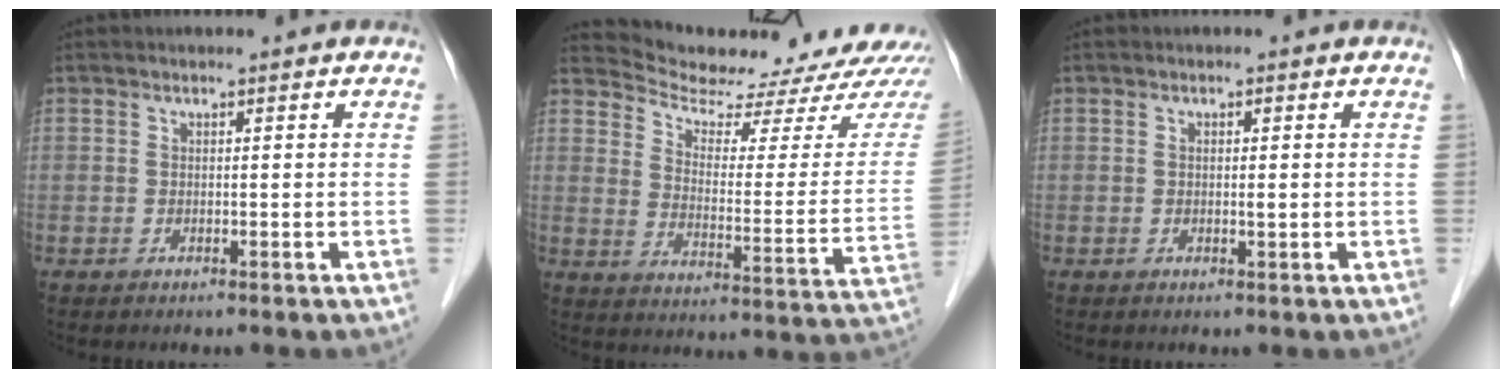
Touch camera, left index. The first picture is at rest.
{"total": 19.8, "force": [19.2, 2.2, 4.5], "torque": [-0.061, -0.079, 0.239]}
{"total": 1.0, "force": [0.1, 0.3, 1.0], "torque": [-0.018, 0.001, 0.003]}